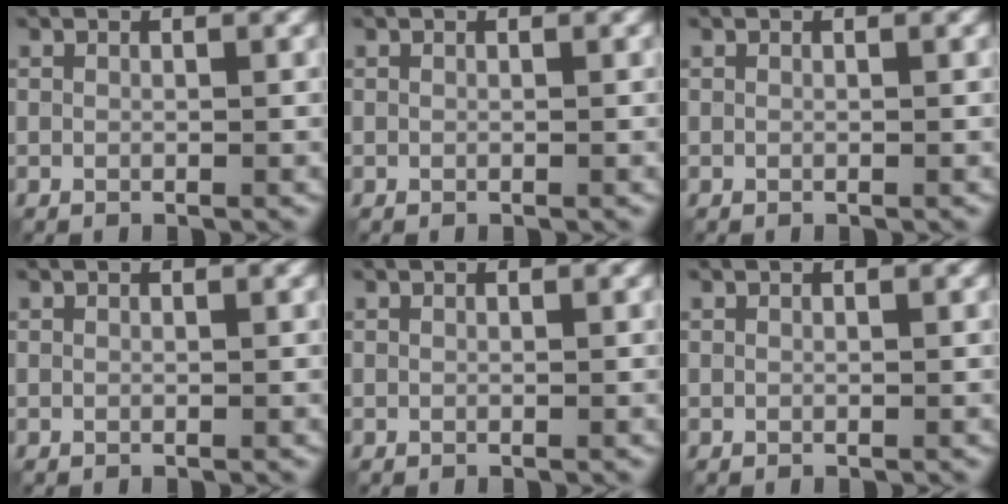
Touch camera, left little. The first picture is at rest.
{"total": 0.0}
{"total": 0.0}
{"total": 0.0}
{"total": 0.0}
{"total": 0.0}